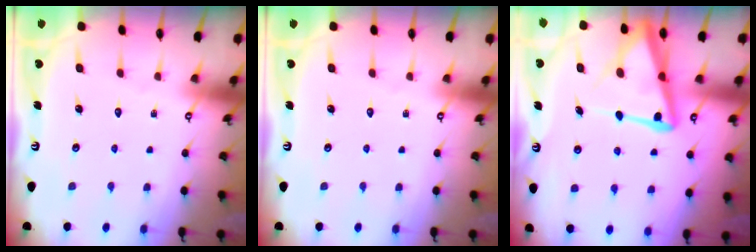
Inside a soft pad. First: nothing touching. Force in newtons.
{"total": 0.0}
{"total": 11.9, "press": 11.8, "slide": 1.3}